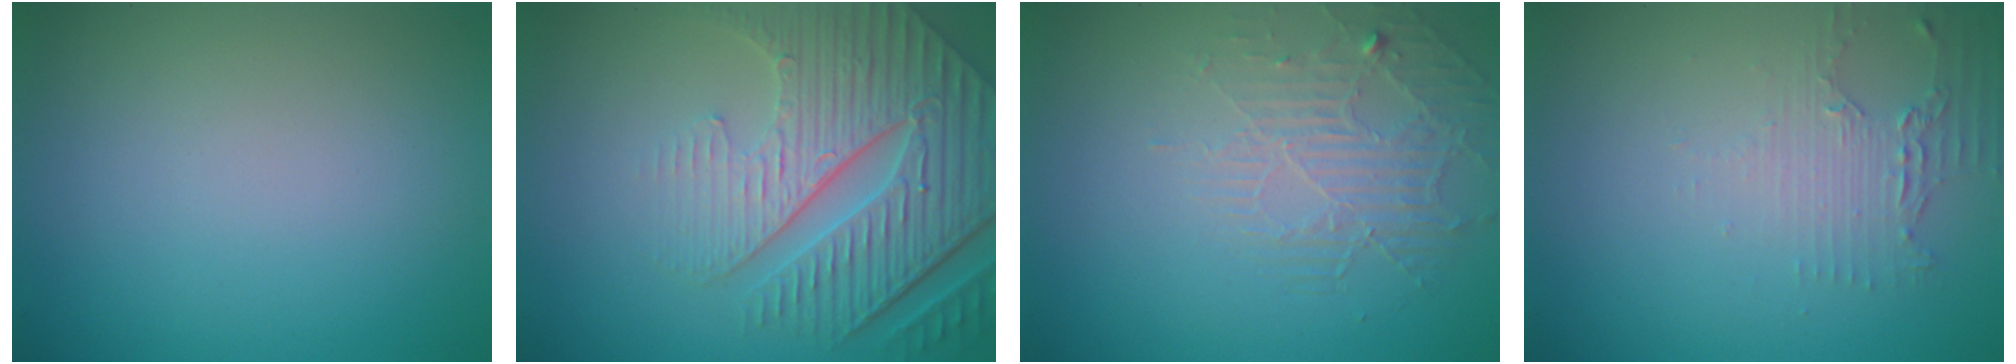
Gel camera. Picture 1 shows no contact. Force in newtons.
{"total": 8.3, "press": 6.0, "slide": 5.8}
{"total": 2.2, "press": 1.4, "slide": 1.7}
{"total": 2.1, "press": 1.6, "slide": 1.4}